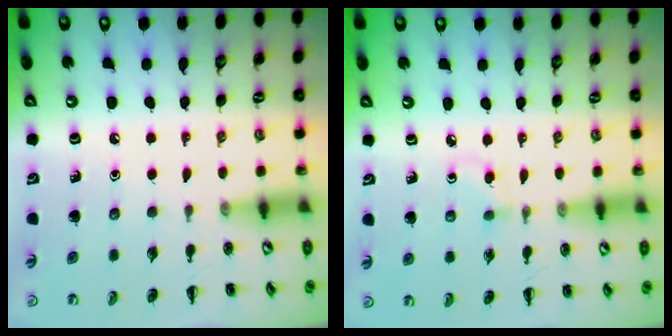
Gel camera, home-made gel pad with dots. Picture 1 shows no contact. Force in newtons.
{"total": 2.0, "press": 1.7, "slide": 1.0}